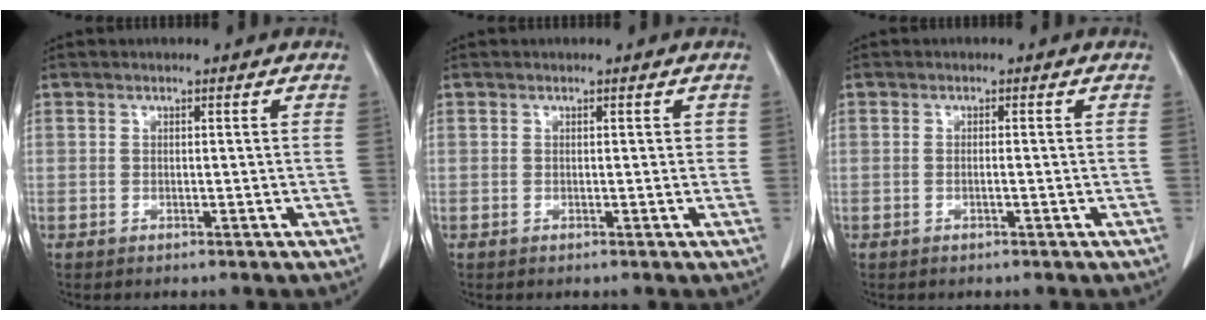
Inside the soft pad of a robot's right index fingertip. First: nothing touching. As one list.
[{"total": 0.7, "force": [0.3, 0.5, 0.4], "torque": [0.001, 0.002, 0.002]}, {"total": 0.6, "force": [-0.2, -0.1, 0.6], "torque": [-0.011, 0.001, -0.004]}]